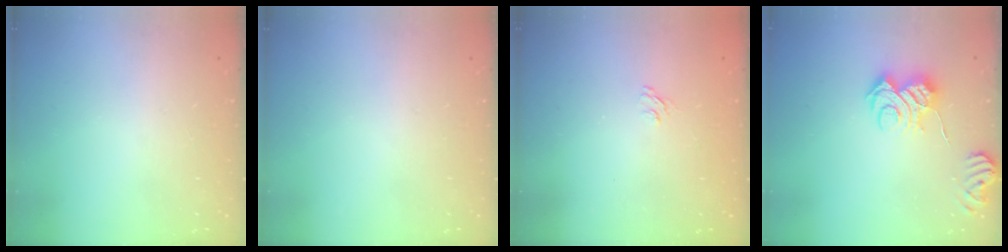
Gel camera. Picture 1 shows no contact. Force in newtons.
{"total": 0.0}
{"total": 3.1, "press": 2.8, "slide": 1.3}
{"total": 8.5, "press": 8.5, "slide": 0.7}